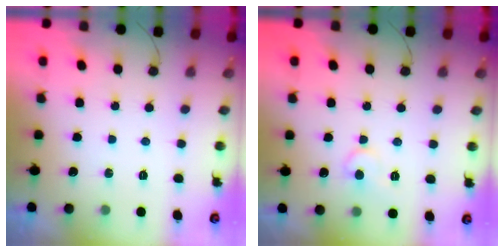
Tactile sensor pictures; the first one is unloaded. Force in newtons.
{"total": 7.9, "press": 7.9, "slide": 0.8}